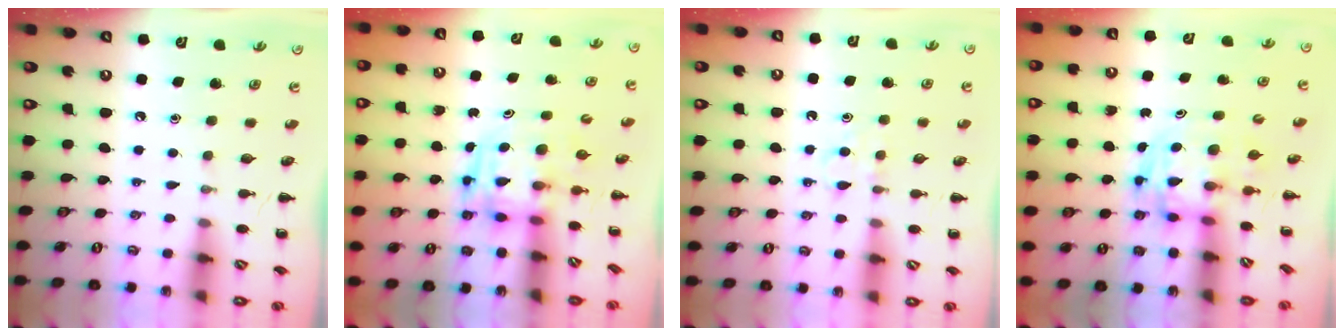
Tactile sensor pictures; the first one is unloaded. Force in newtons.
{"total": 3.9, "press": 3.8, "slide": 0.7}
{"total": 3.3, "press": 3.0, "slide": 1.2}
{"total": 3.4, "press": 3.4, "slide": 0.6}